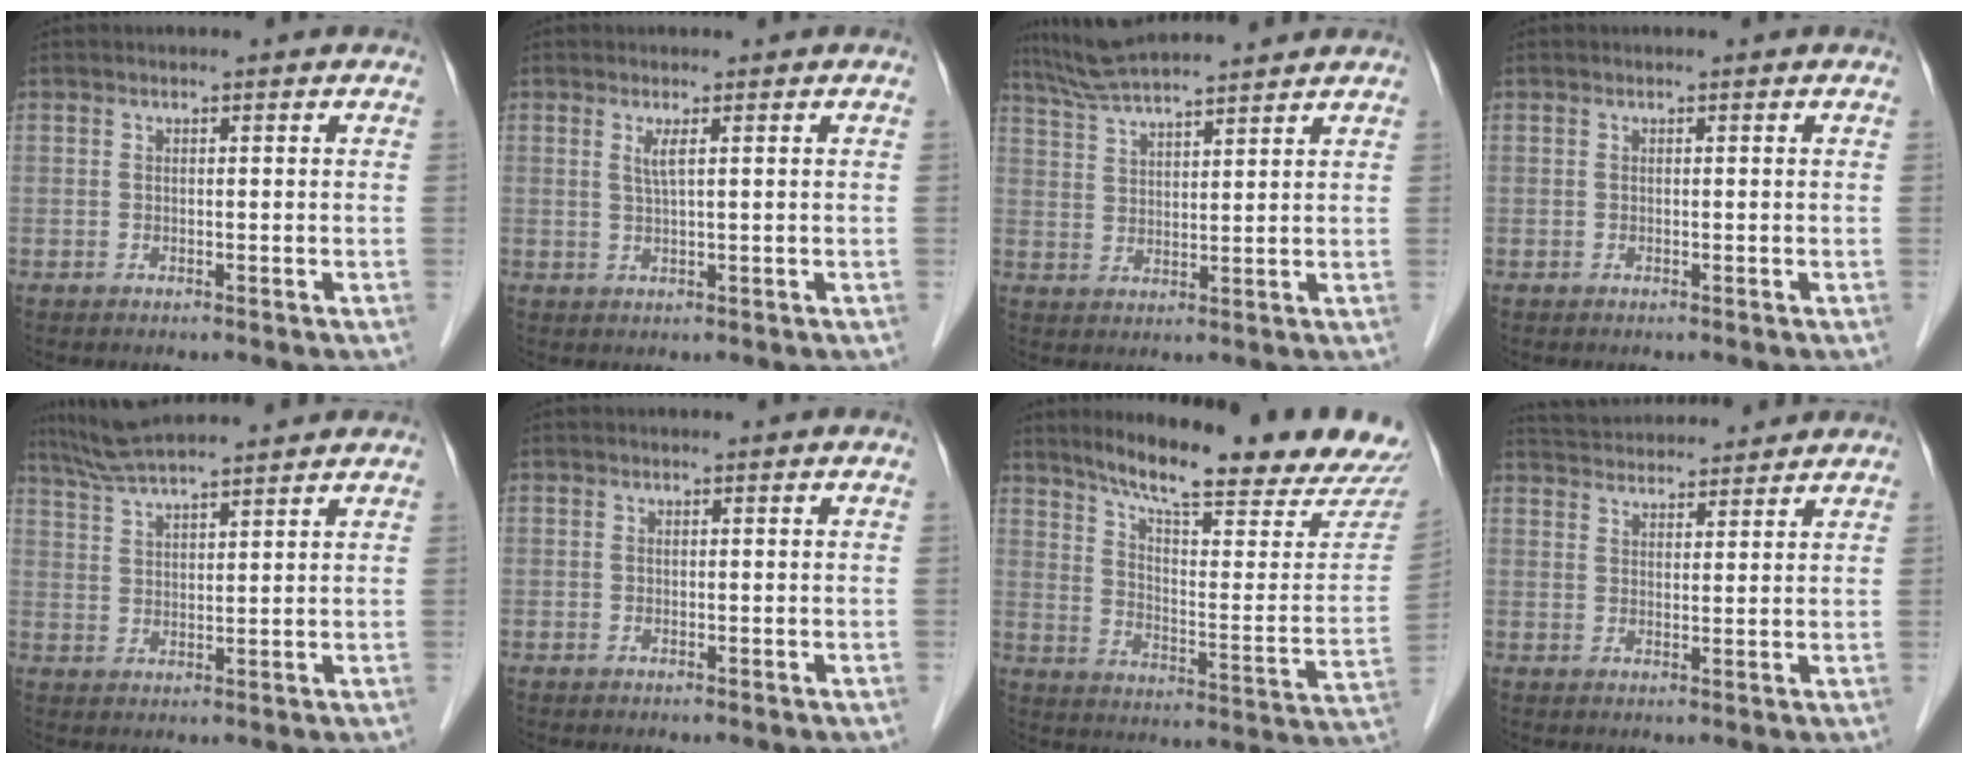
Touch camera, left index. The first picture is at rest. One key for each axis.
{"total": 1.9, "fx": 0.7, "fy": -0.1, "fz": 1.7, "tx": -0.040, "ty": -0.003, "tz": 0.014}
{"total": 11.4, "fx": 10.5, "fy": 0.6, "fz": 4.5, "tx": -0.087, "ty": 0.030, "tz": 0.176}
{"total": 0.0}
{"total": 11.0, "fx": 10.0, "fy": 0.4, "fz": 4.5, "tx": -0.085, "ty": 0.031, "tz": 0.165}
{"total": 0.0}
{"total": 21.7, "fx": 19.1, "fy": 0.9, "fz": 10.2, "tx": -0.151, "ty": -0.064, "tz": 0.259}
{"total": 11.6, "fx": 11.2, "fy": 1.8, "fz": 2.8, "tx": -0.049, "ty": 0.034, "tz": 0.168}